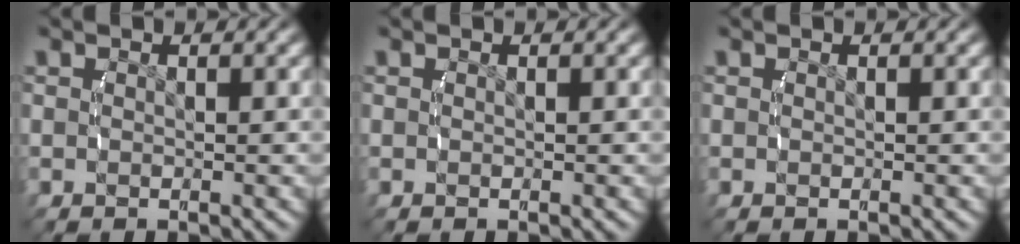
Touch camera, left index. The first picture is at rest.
{"total": 0.0}
{"total": 0.0}